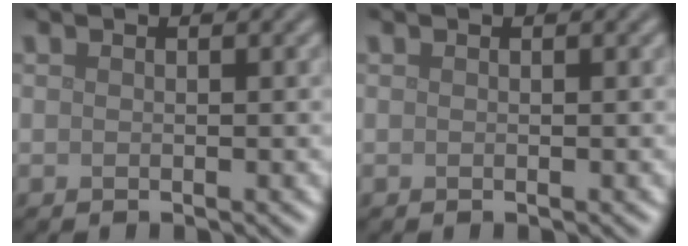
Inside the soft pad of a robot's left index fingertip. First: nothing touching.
{"total": 0.0}